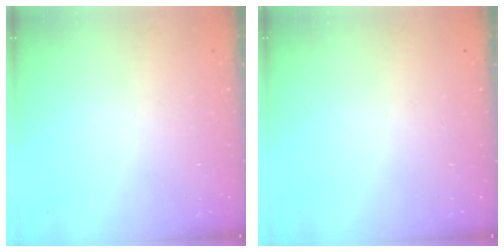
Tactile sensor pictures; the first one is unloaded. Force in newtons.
{"total": 0.0}